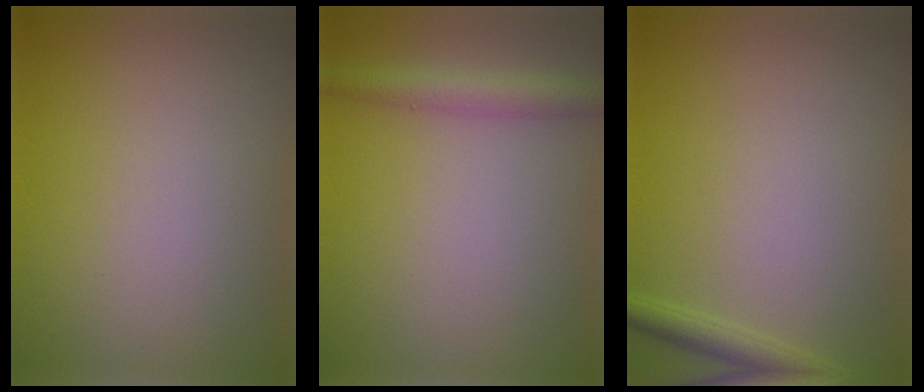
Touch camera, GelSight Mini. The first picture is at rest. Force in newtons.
{"total": 3.0, "press": 3.0, "slide": 0.1}
{"total": 1.9, "press": 1.9, "slide": 0.1}